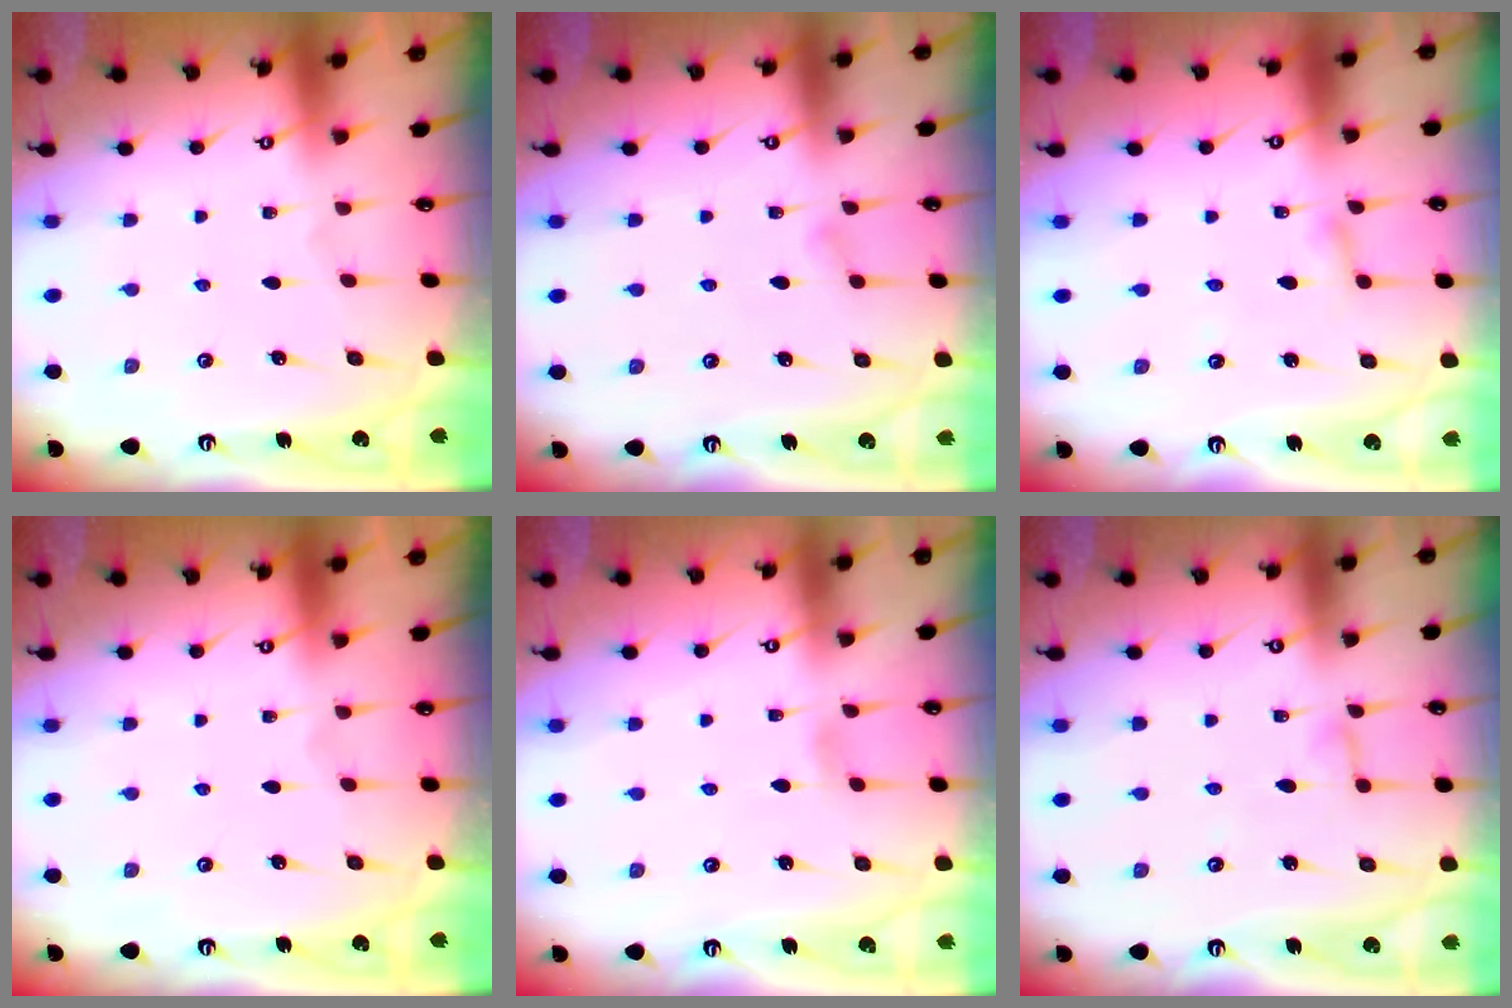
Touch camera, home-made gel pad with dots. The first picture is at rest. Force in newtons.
{"total": 4.4, "press": 4.3, "slide": 0.6}
{"total": 1.8, "press": 1.7, "slide": 0.2}
{"total": 0.0}
{"total": 2.9, "press": 2.8, "slide": 0.3}
{"total": 3.6, "press": 3.6, "slide": 0.3}